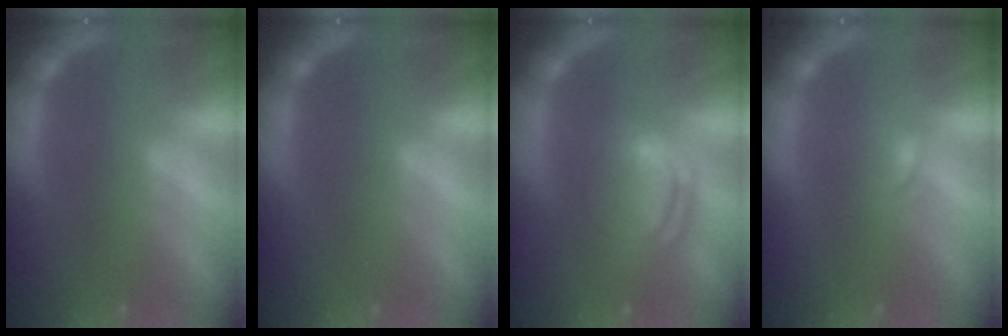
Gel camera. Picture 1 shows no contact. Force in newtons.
{"total": 0.0}
{"total": 6.5}
{"total": 1.4}